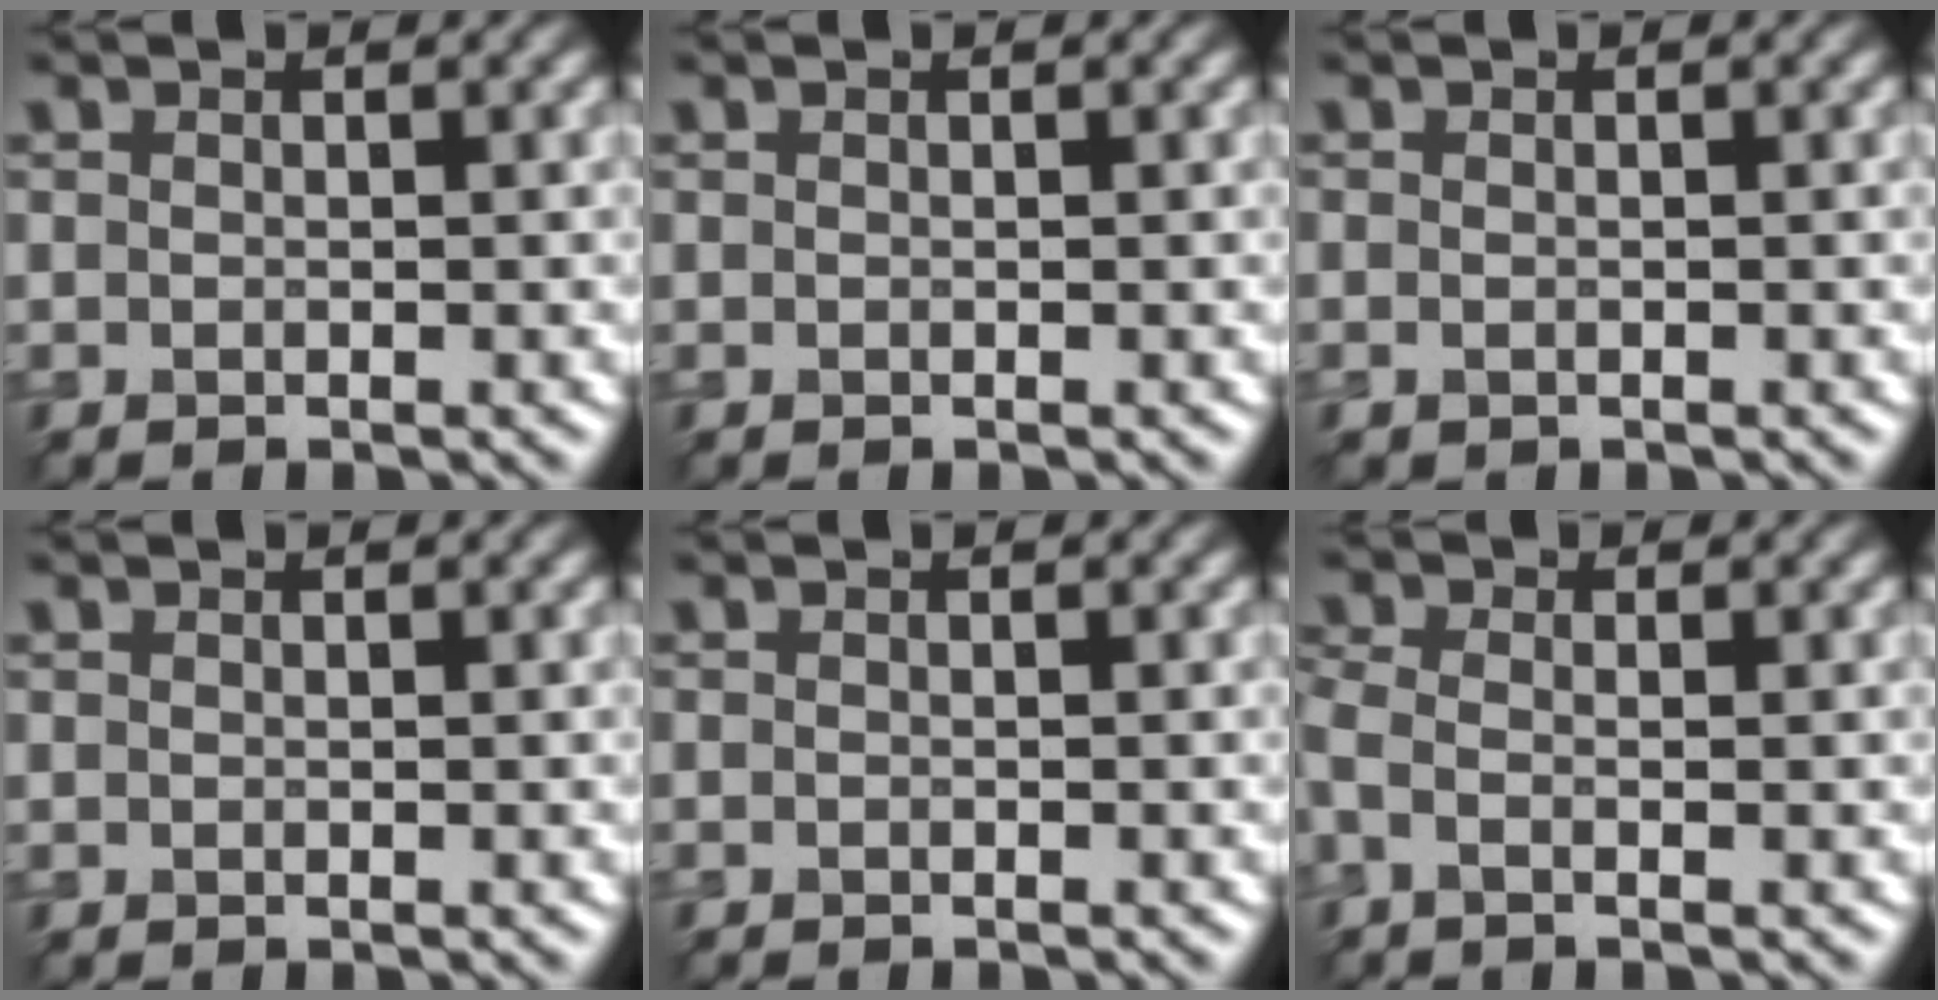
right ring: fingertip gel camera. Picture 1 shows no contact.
{"total": 0.0}
{"total": 0.6, "force": [-0.3, 0.4, 0.4], "torque": [-0.010, -0.005, -0.004]}
{"total": 0.0}
{"total": 0.7, "force": [-0.7, 0.0, 0.1], "torque": [0.000, -0.005, -0.012]}
{"total": 2.1, "force": [-0.7, 1.0, 1.7], "torque": [-0.043, -0.007, -0.025]}